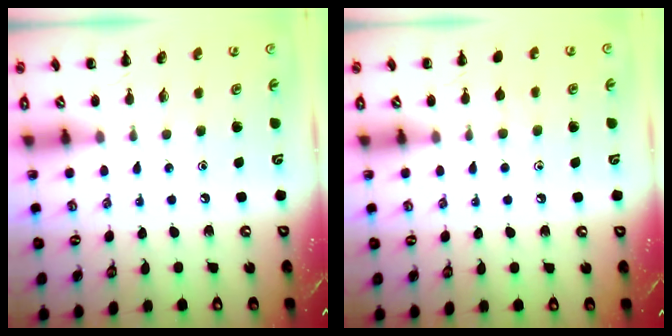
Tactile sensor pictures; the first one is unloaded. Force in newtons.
{"total": 5.5, "press": 5.2, "slide": 1.8}